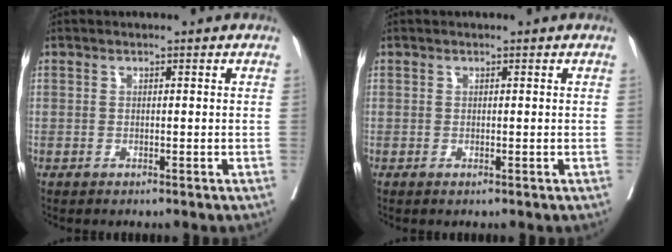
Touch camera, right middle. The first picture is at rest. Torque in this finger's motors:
{"motor_torque": [-0.34, 0.17, 0.04, 0.00]}